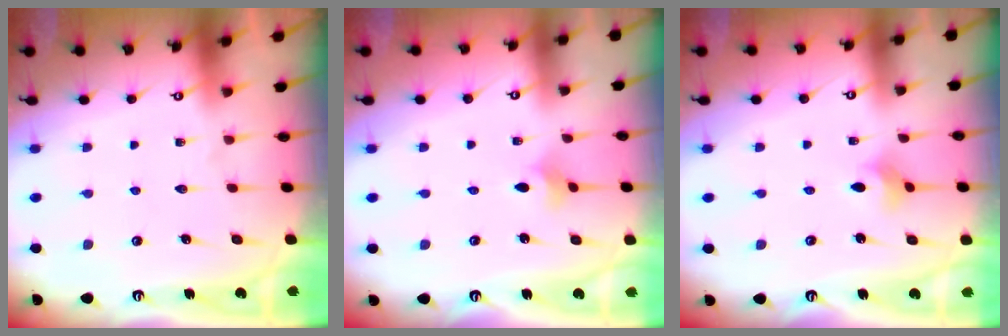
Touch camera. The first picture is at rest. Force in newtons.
{"total": 2.0, "press": 2.0, "slide": 0.4}
{"total": 2.3, "press": 2.3, "slide": 0.5}